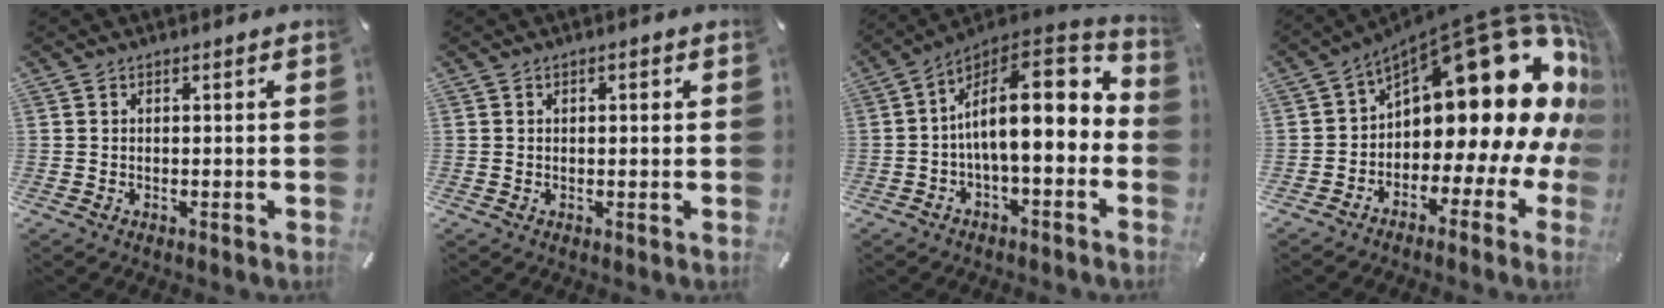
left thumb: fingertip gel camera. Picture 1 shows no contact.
{"total": 1.0, "force": [0.1, 0.5, 0.9], "torque": [-0.018, 0.003, 0.001]}
{"total": 17.1, "force": [1.4, 7.6, 15.3], "torque": [-0.242, -0.030, 0.020]}
{"total": 23.0, "force": [9.1, 12.0, 17.4], "torque": [-0.245, -0.089, 0.166]}